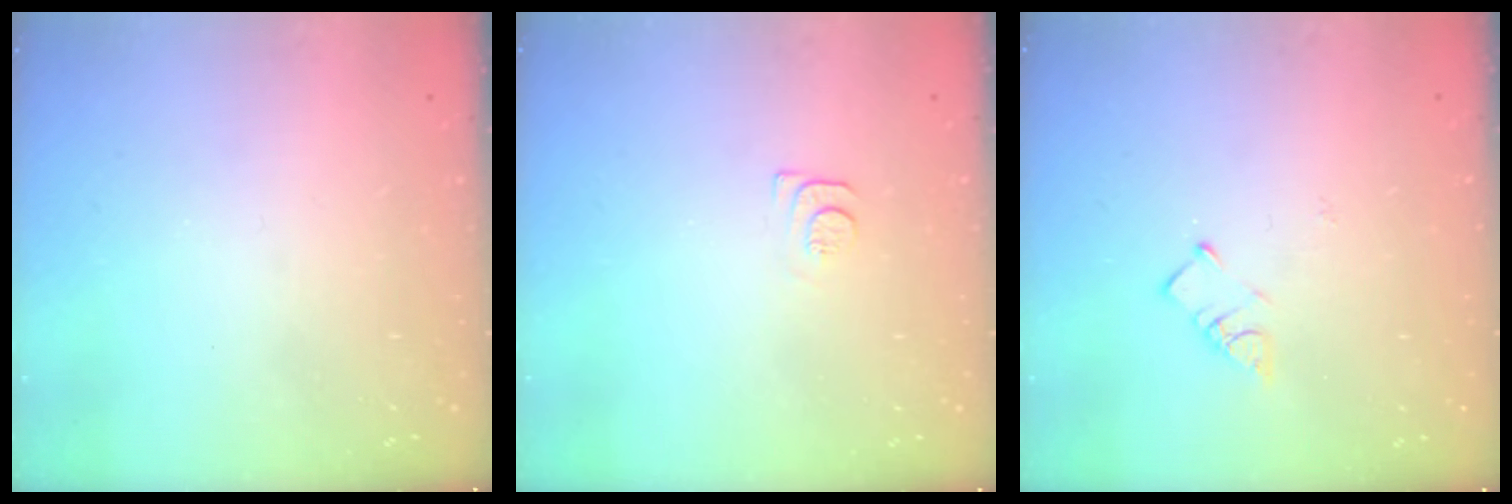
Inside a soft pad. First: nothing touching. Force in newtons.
{"total": 4.3, "press": 4.3, "slide": 0.7}
{"total": 3.4, "press": 3.3, "slide": 0.5}